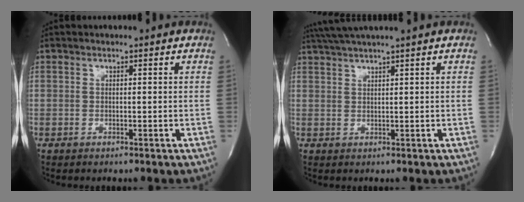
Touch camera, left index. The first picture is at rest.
{"total": 4.4, "force": [3.6, -1.4, 2.2], "torque": [-0.043, 0.015, 0.073]}